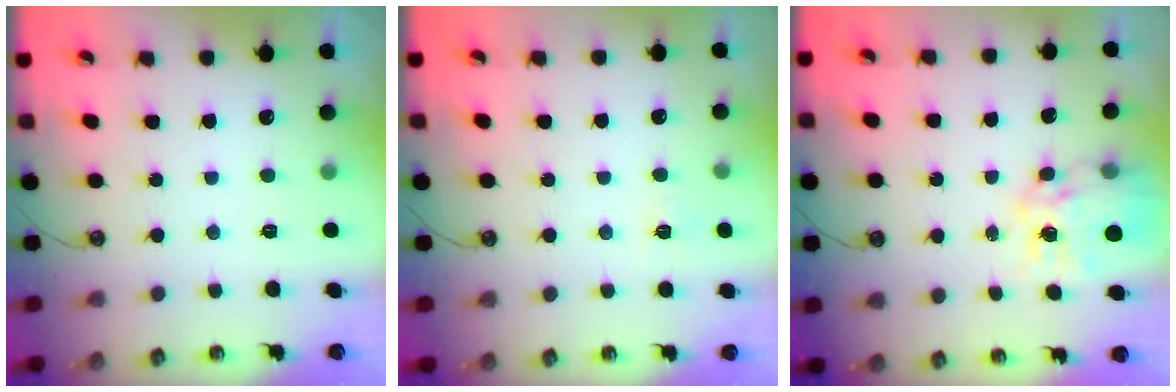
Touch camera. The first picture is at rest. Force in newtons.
{"total": 3.9, "press": 3.9, "slide": 0.5}
{"total": 13.5, "press": 13.4, "slide": 1.4}